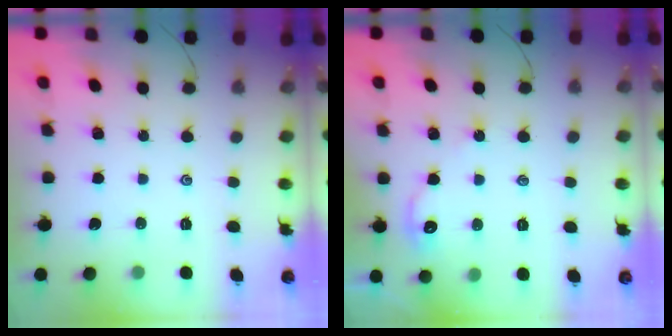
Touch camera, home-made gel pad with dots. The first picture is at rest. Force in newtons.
{"total": 3.1, "press": 3.0, "slide": 0.5}